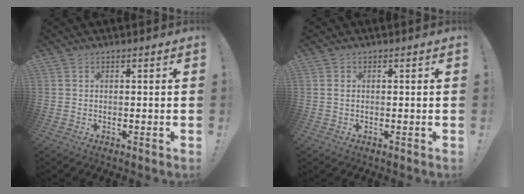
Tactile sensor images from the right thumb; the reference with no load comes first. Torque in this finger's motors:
{"motor_torque": [-0.44, -0.10, 0.04, 0.27, -0.01]}